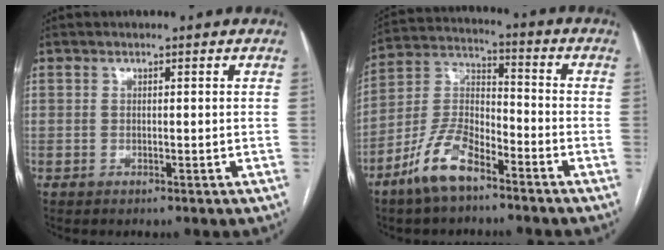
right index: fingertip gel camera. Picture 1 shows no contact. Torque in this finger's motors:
{"motor_torque": [0.20, -0.58, -0.16, -0.15]}